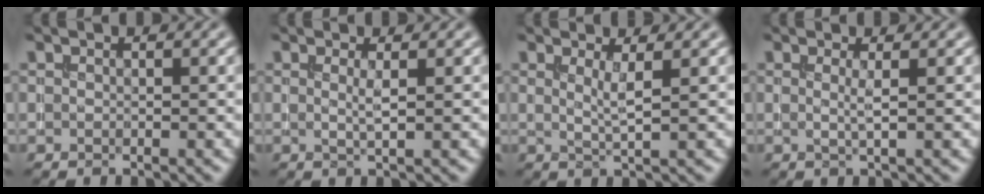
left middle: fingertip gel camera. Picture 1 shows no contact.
{"total": 1.2, "force": [0.3, 0.2, 1.2], "torque": [-0.022, -0.003, 0.003]}
{"total": 1.9, "force": [0.7, 0.4, 1.8], "torque": [-0.028, -0.006, 0.009]}
{"total": 1.2, "force": [0.2, 0.2, 1.2], "torque": [-0.021, -0.004, 0.000]}